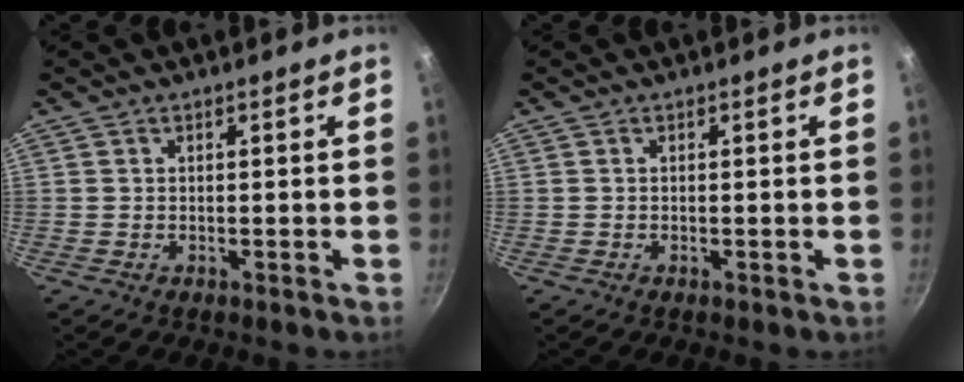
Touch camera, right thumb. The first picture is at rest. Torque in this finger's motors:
{"motor_torque": [1.26, 0.86, 0.20, -0.32, 0.03]}